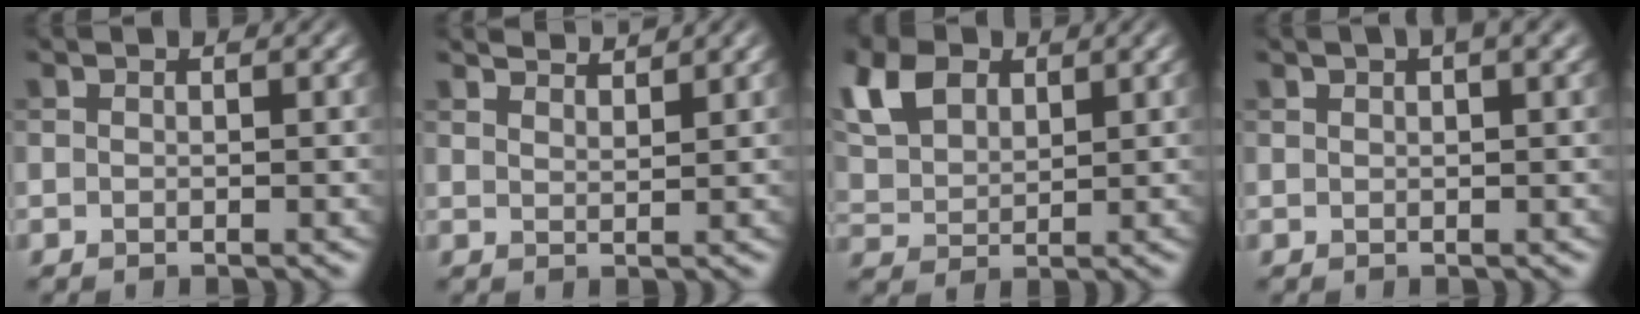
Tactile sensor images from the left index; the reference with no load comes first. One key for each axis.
{"total": 2.8, "fx": 2.7, "fy": 0.3, "fz": 0.7, "tx": -0.002, "ty": 0.002, "tz": 0.038}
{"total": 6.4, "fx": 3.2, "fy": 4.1, "fz": 3.8, "tx": -0.109, "ty": 0.011, "tz": 0.063}
{"total": 2.9, "fx": 2.0, "fy": 0.7, "fz": 2.1, "tx": -0.024, "ty": 0.005, "tz": 0.028}